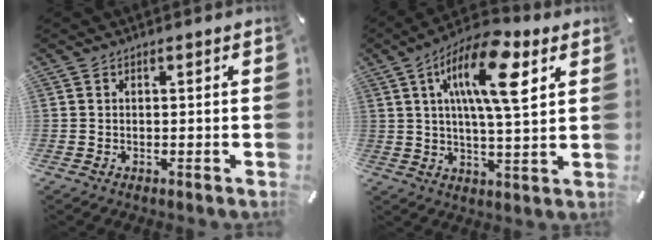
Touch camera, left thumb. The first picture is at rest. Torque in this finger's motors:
{"motor_torque": [0.73, 0.78, 2.01, -0.76, 0.28]}